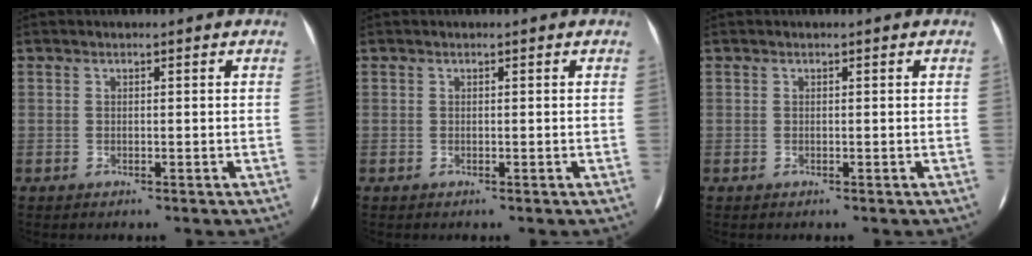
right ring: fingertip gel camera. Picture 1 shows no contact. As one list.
[{"total": 0.0}, {"total": 0.0}]